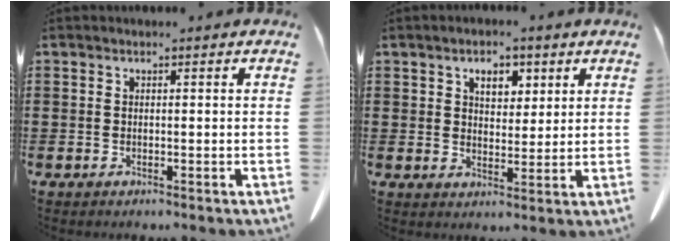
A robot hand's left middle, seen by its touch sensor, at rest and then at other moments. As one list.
[{"total": 4.6, "force": [2.7, 2.6, 2.6], "torque": [-0.036, 0.004, 0.042]}]